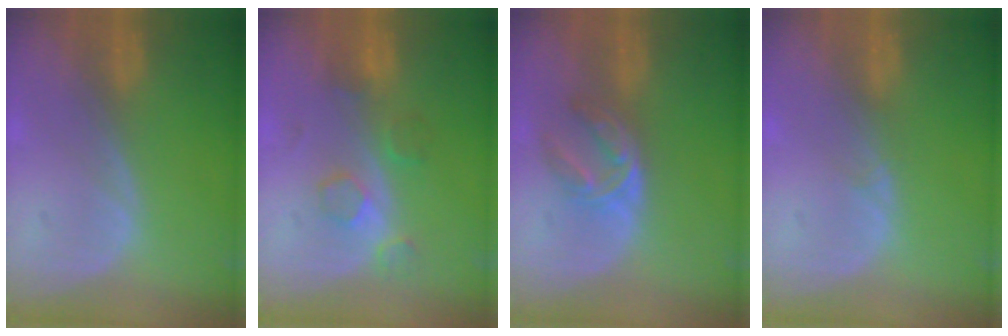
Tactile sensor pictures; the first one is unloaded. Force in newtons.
{"total": 4.2, "press": 4.2, "slide": 0.5}
{"total": 5.9, "press": 4.8, "slide": 3.5}
{"total": 0.6, "press": 0.6, "slide": 0.1}